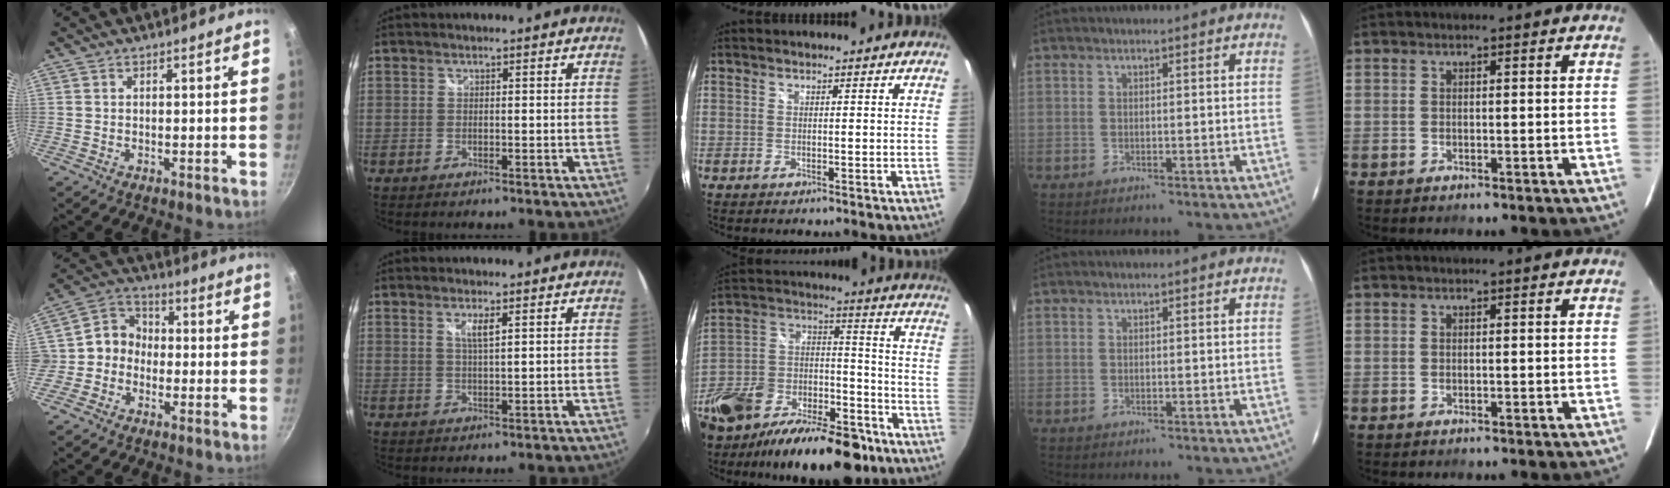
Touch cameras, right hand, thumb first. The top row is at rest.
{"thumb": {"total": 7.3, "force": [-1.6, 6.5, 2.9], "torque": [-0.013, 0.029, -0.049]}, "index": {"total": 2.7, "force": [1.2, 0.3, 2.4], "torque": [-0.044, -0.001, 0.021]}, "middle": {"total": 26.4, "force": [-14.7, 14.5, 16.5], "torque": [-0.337, 0.001, -0.226]}}